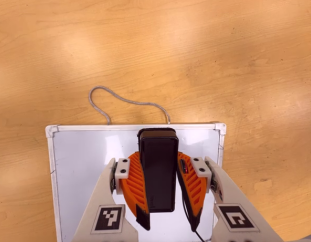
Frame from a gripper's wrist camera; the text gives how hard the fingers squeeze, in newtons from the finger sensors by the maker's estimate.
{"total": 8.4, "left": 6.8, "right": 10.0}